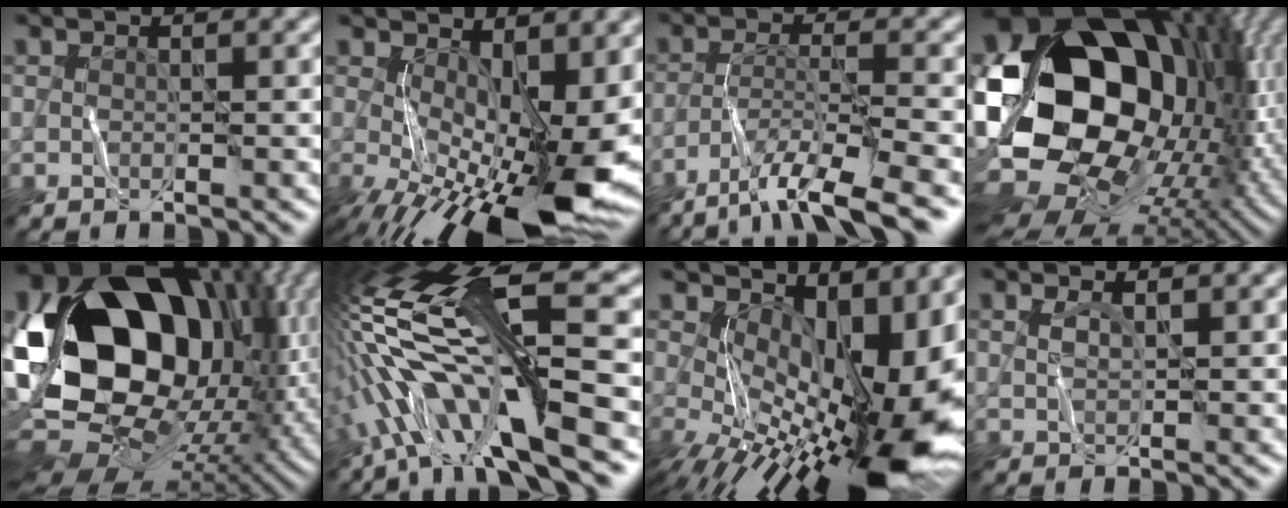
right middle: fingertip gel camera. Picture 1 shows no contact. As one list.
[{"total": 14.5, "force": [-2.3, 5.2, 13.3], "torque": [-0.188, -0.015, -0.008]}, {"total": 8.2, "force": [-6.3, 1.0, 5.1], "torque": [-0.085, 0.009, -0.099]}, {"total": 22.0, "force": [-0.9, 16.2, 14.9], "torque": [-0.271, -0.012, -0.026]}, {"total": 20.4, "force": [1.2, 14.4, 14.4], "torque": [-0.283, -0.025, 0.064]}, {"total": 14.2, "force": [-2.3, 3.1, 13.7], "torque": [-0.273, 0.039, -0.024]}, {"total": 13.6, "force": [0.0, 5.9, 12.2], "torque": [-0.155, -0.010, 0.020]}, {"total": 1.0, "force": [0.6, 0.0, 0.9], "torque": [-0.022, 0.004, 0.019]}]